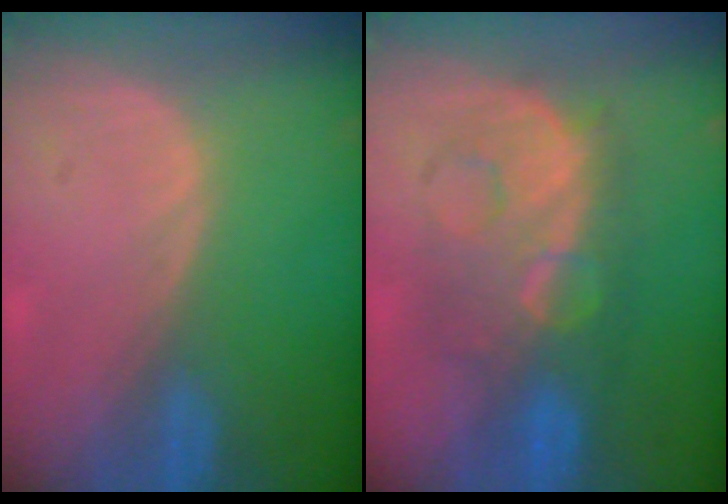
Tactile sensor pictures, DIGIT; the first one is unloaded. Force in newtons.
{"total": 8.8, "press": 8.8, "slide": 0.4}